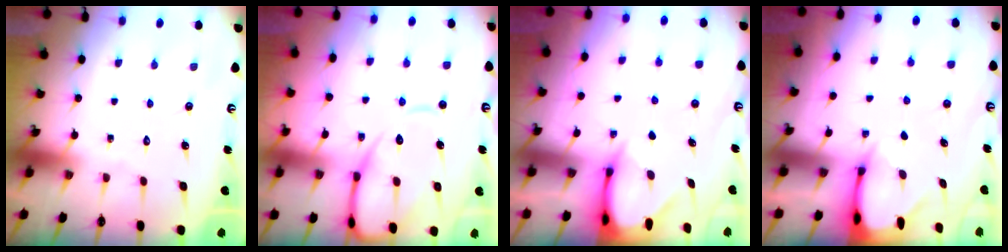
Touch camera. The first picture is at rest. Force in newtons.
{"total": 9.6, "press": 9.6, "slide": 1.0}
{"total": 3.5, "press": 3.4, "slide": 0.3}
{"total": 2.4, "press": 2.4, "slide": 0.3}